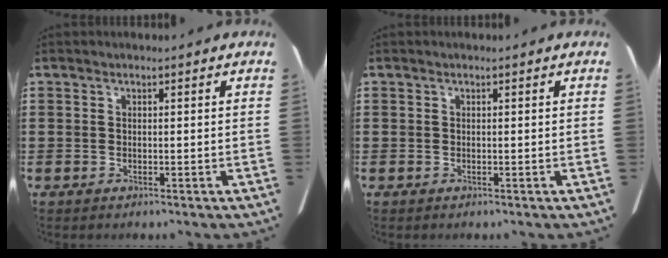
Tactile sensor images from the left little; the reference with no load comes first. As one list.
[{"total": 0.0}]